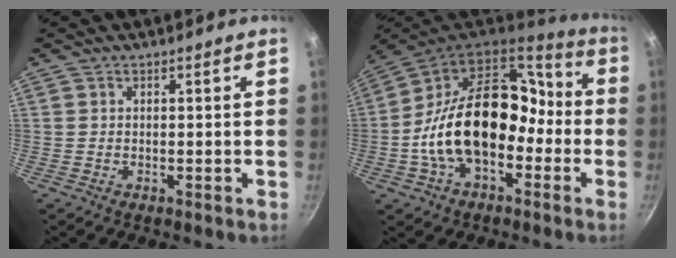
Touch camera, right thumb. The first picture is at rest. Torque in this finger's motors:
{"motor_torque": [0.95, 1.11, 2.32, -0.47, 0.77]}